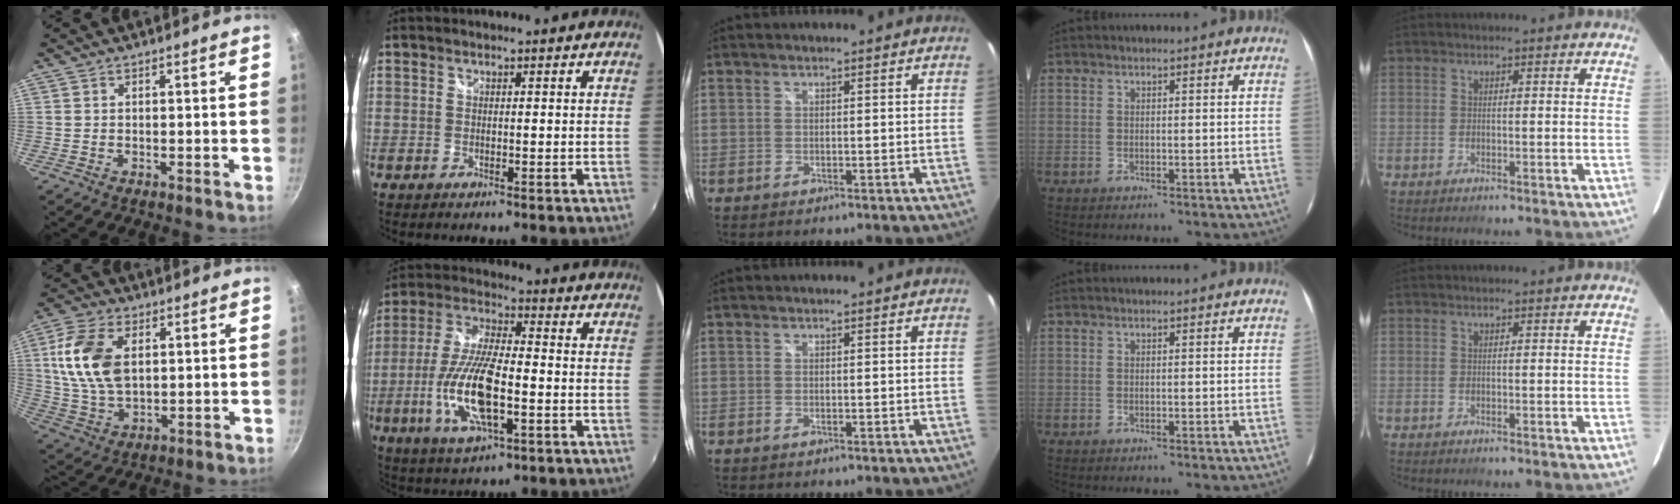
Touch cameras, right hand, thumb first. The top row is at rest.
{"thumb": {"total": 13.9, "force": [3.1, 8.4, 10.6], "torque": [-0.195, -0.006, 0.063]}, "index": {"total": 15.4, "force": [-4.1, 5.0, 14.0], "torque": [-0.291, -0.010, -0.078]}}